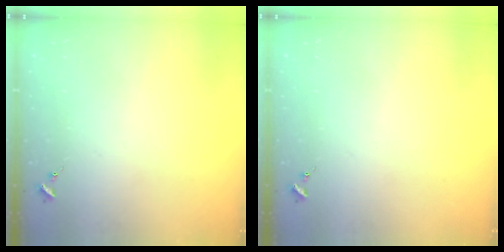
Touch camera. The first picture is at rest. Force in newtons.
{"total": 0.0}